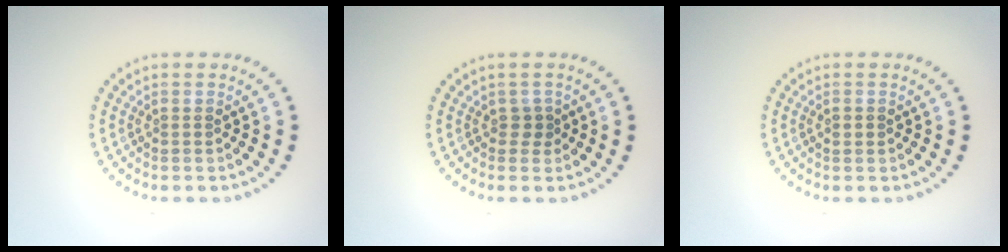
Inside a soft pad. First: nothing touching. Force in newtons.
{"total": 1.0, "press": 0.7, "slide": 0.6}
{"total": 1.0, "press": 1.0, "slide": 0.1}